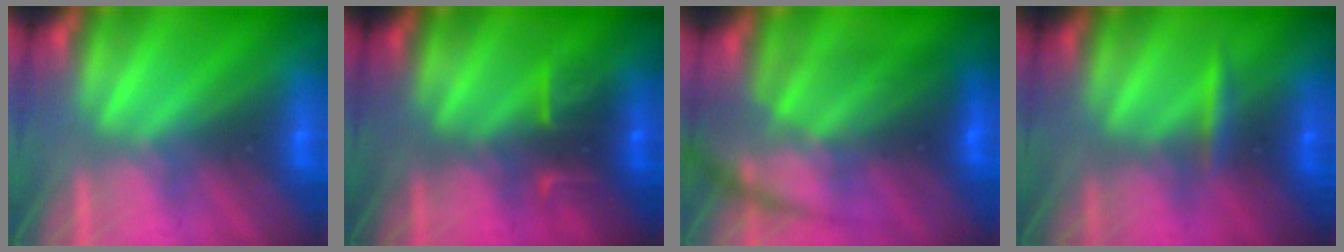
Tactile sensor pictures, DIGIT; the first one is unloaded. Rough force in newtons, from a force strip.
{"total": 2.4}
{"total": 7.1}
{"total": 2.4}